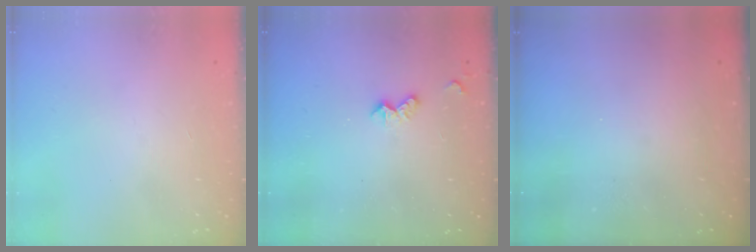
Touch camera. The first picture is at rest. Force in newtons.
{"total": 4.7, "press": 4.6, "slide": 0.7}
{"total": 0.0}